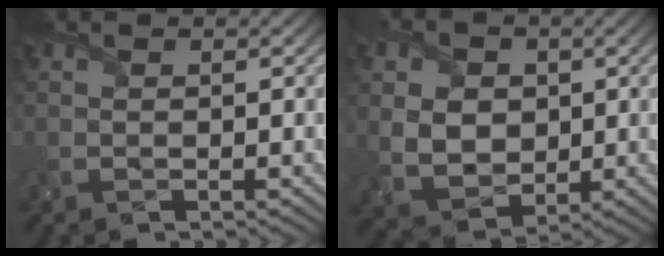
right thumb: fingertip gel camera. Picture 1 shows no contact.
{"total": 7.5, "force": [1.1, 6.1, 4.2], "torque": [-0.124, 0.000, 0.013]}